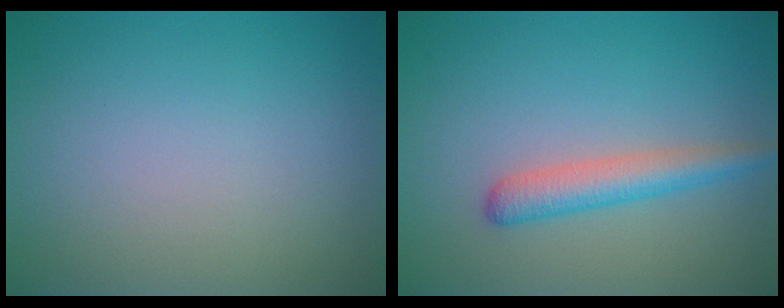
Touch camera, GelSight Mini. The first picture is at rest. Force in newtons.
{"total": 2.9, "press": 2.9, "slide": 0.1}